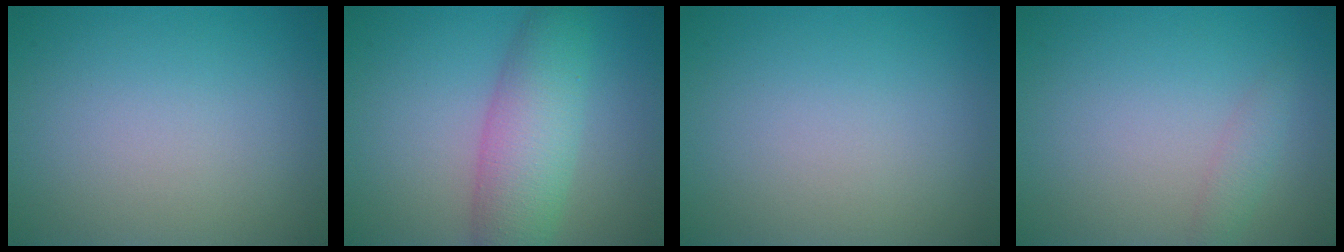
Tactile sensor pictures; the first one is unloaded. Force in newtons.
{"total": 6.1, "press": 6.1, "slide": 0.2}
{"total": 0.0}
{"total": 1.3, "press": 1.3, "slide": 0.0}